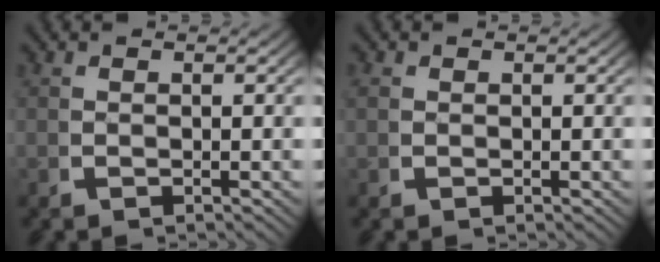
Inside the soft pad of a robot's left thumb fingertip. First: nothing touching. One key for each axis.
{"total": 0.6, "fx": 0.2, "fy": 0.5, "fz": 0.2, "tx": -0.009, "ty": -0.007, "tz": 0.009}